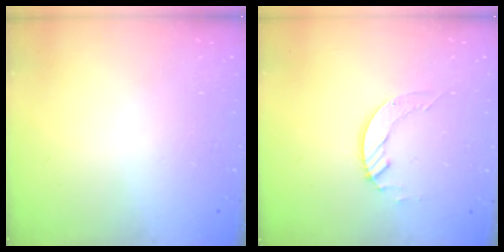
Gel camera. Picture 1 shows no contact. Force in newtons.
{"total": 4.2, "press": 4.2, "slide": 0.2}